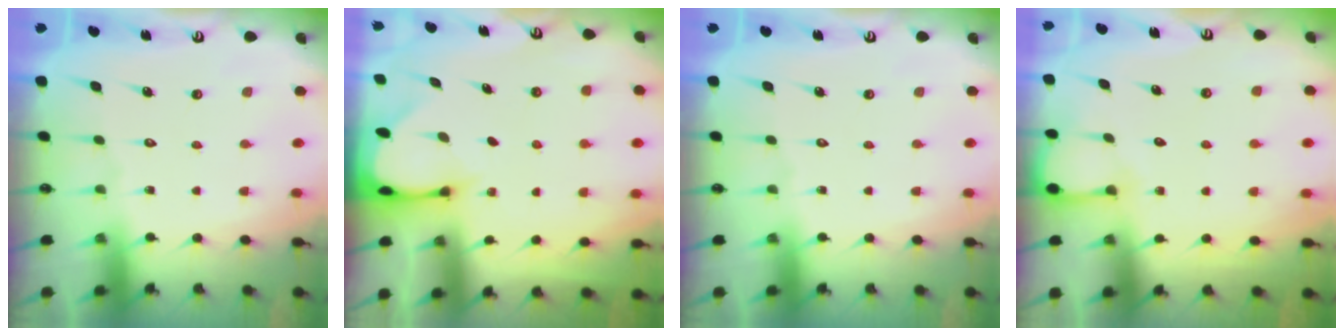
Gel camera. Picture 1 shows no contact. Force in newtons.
{"total": 2.4, "press": 2.4, "slide": 0.1}
{"total": 0.0}
{"total": 4.2, "press": 4.2, "slide": 0.3}